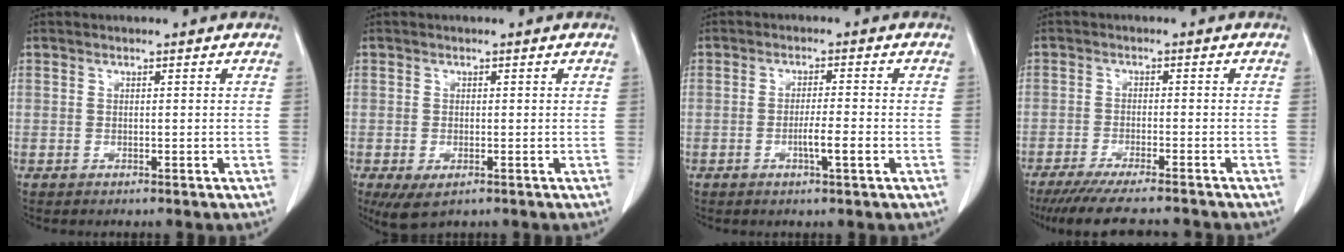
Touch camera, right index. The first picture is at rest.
{"total": 4.1, "force": [-2.0, 2.0, 3.0], "torque": [-0.058, -0.011, -0.025]}
{"total": 3.8, "force": [-1.3, 0.0, 3.6], "torque": [-0.060, -0.002, -0.021]}
{"total": 13.1, "force": [-11.6, 1.1, 6.0], "torque": [-0.089, -0.032, -0.167]}